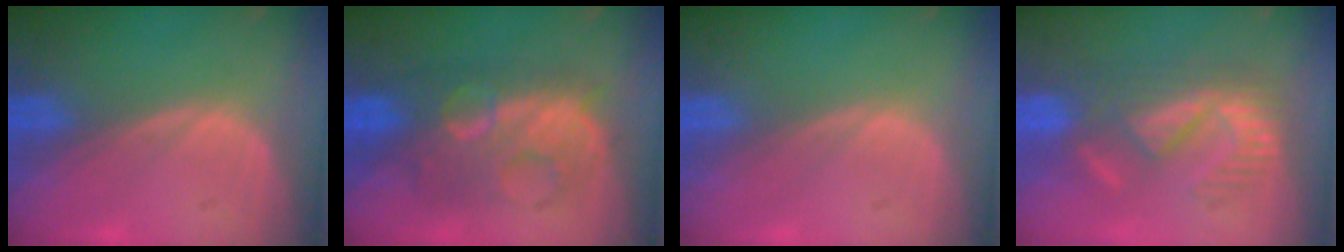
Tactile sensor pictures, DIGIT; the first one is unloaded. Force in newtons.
{"total": 9.1, "press": 9.1, "slide": 0.4}
{"total": 0.0}
{"total": 8.3, "press": 7.8, "slide": 2.8}